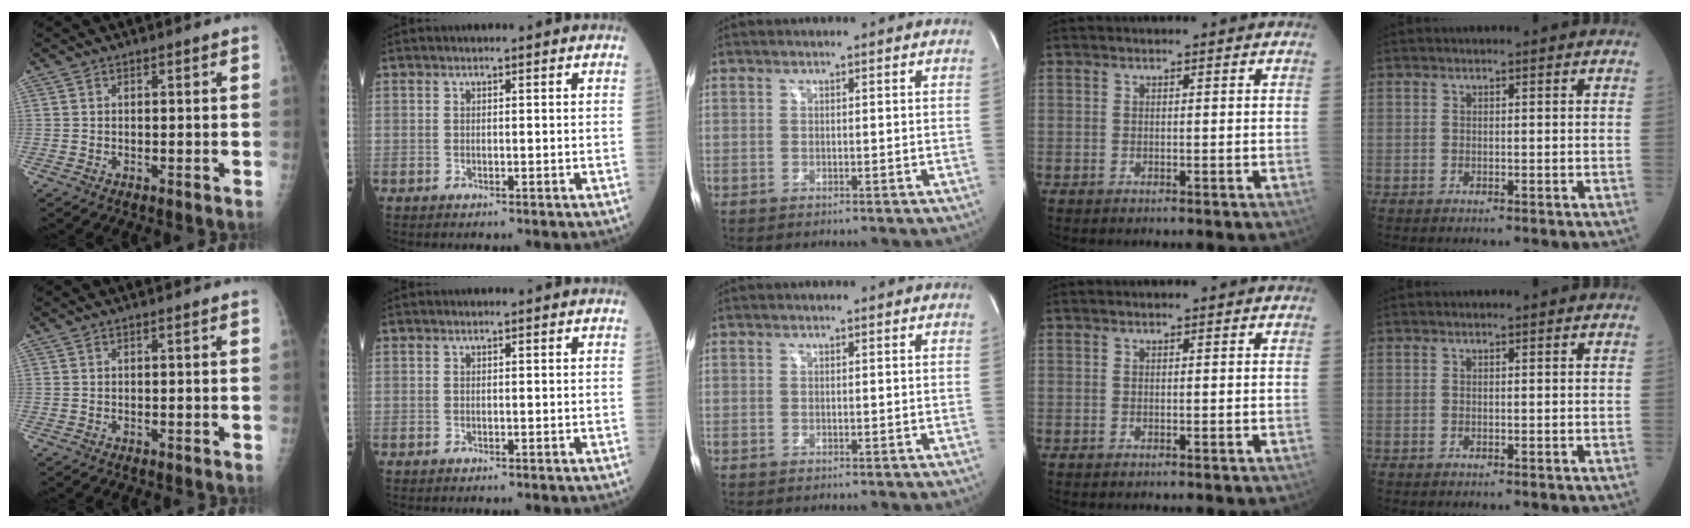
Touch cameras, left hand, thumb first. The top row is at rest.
{}